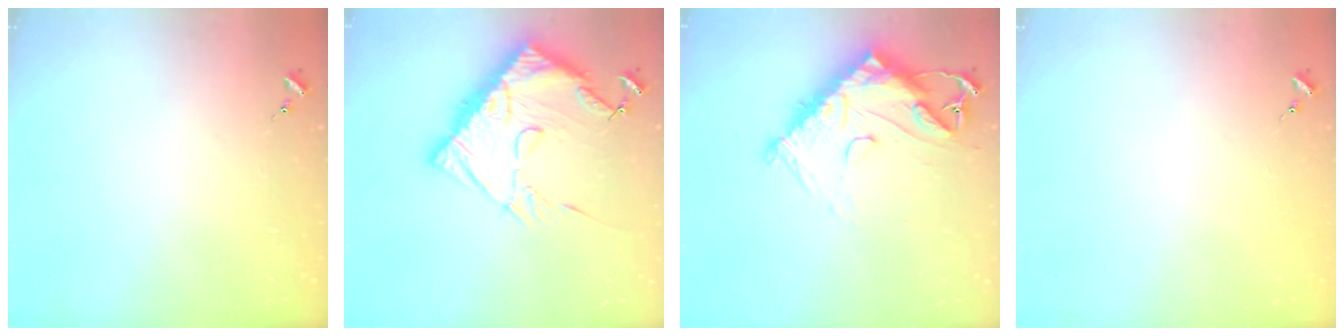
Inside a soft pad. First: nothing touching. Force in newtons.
{"total": 18.0, "press": 17.9, "slide": 1.9}
{"total": 14.6, "press": 14.5, "slide": 1.1}
{"total": 0.0}